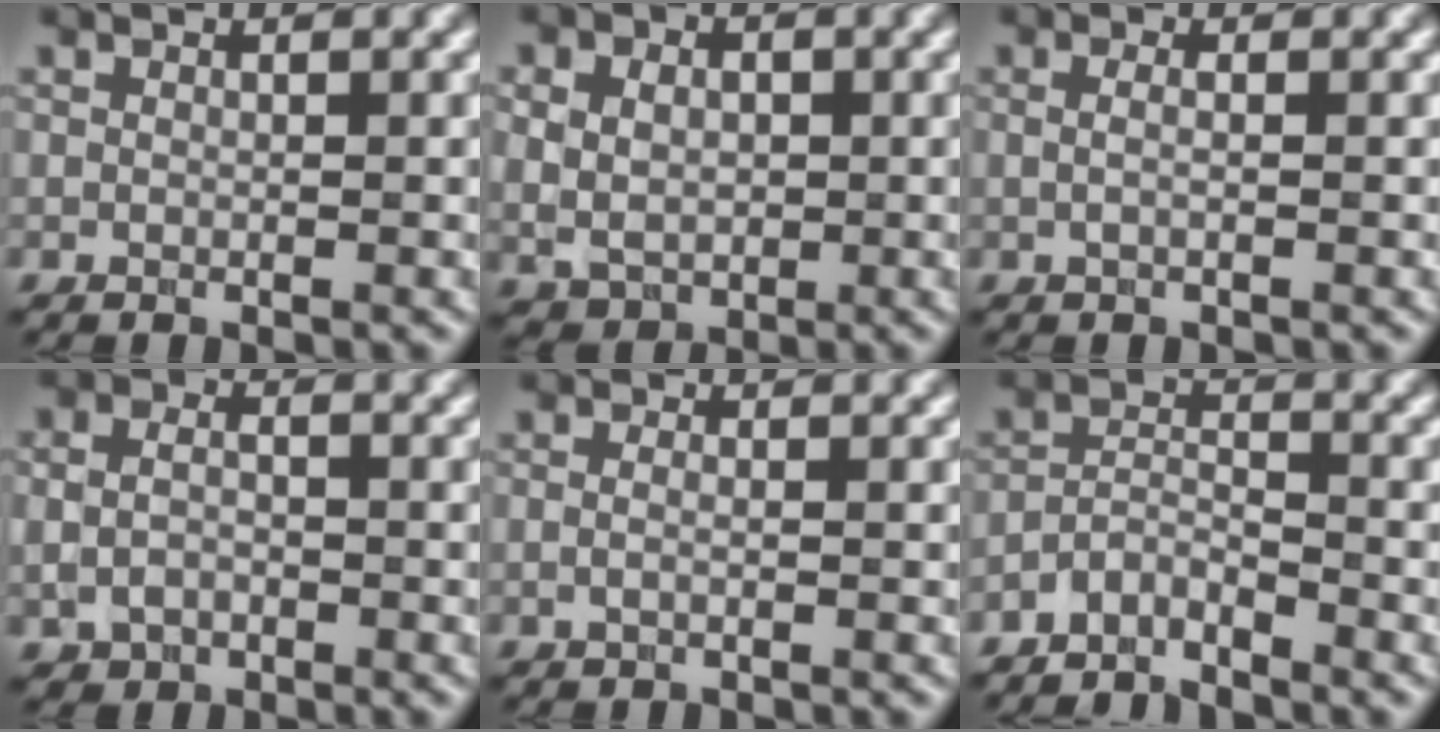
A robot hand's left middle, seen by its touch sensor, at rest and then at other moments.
{"total": 5.2, "force": [0.8, 4.2, 3.0], "torque": [-0.043, 0.016, -0.006]}
{"total": 1.5, "force": [0.3, 0.7, 1.3], "torque": [-0.014, -0.009, -0.011]}
{"total": 2.7, "force": [-0.6, 2.1, 1.6], "torque": [-0.026, -0.002, -0.010]}
{"total": 0.9, "force": [-0.1, 0.3, 0.8], "torque": [-0.018, -0.010, -0.009]}
{"total": 2.6, "force": [-2.4, 0.6, 0.8], "torque": [-0.017, 0.006, -0.053]}